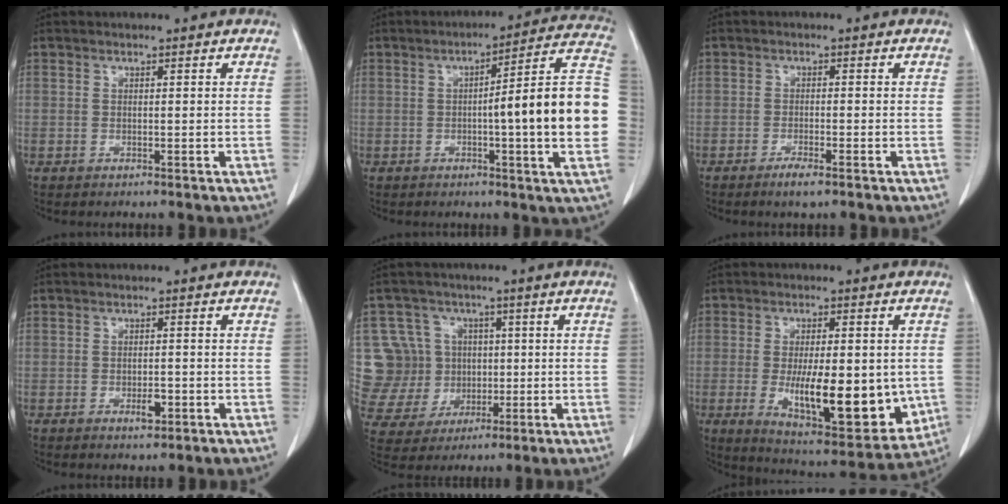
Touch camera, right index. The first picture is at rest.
{"total": 16.8, "force": [-1.1, 0.3, 16.8], "torque": [-0.184, 0.026, -0.019]}
{"total": 2.5, "force": [-1.7, 0.2, 1.8], "torque": [-0.035, -0.003, -0.030]}
{"total": 2.8, "force": [-1.3, 1.1, 2.2], "torque": [-0.034, 0.002, -0.017]}
{"total": 11.2, "force": [1.2, 10.9, 2.2], "torque": [-0.063, 0.037, 0.042]}
{"total": 17.5, "force": [-2.7, 5.9, 16.2], "torque": [-0.240, -0.030, -0.022]}